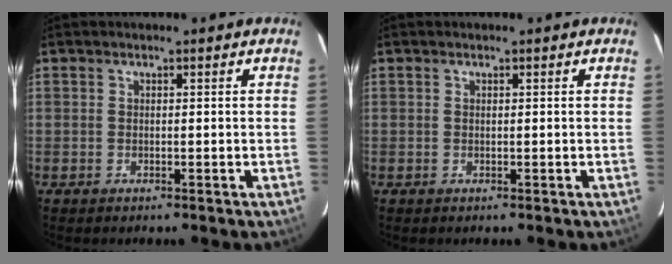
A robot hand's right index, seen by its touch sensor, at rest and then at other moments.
{"total": 0.0}